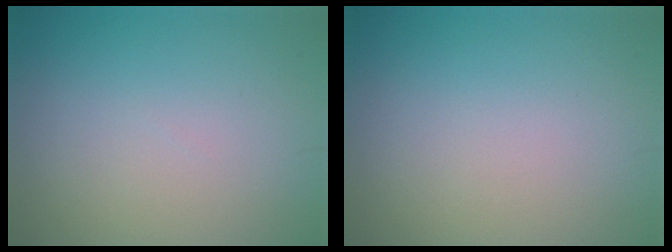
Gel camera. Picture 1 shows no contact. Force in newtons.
{"total": 0.0}